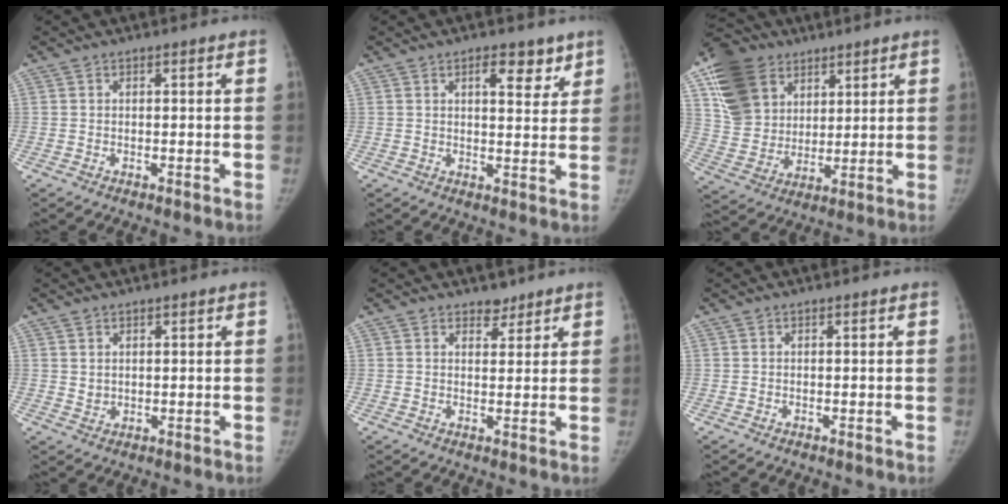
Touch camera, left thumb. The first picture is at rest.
{"total": 5.8, "force": [3.5, 2.6, 3.9], "torque": [-0.030, -0.020, 0.048]}
{"total": 16.9, "force": [8.0, 12.8, 7.5], "torque": [-0.126, -0.012, 0.151]}
{"total": 1.9, "force": [1.0, 1.5, 0.5], "torque": [0.003, -0.008, 0.019]}
{"total": 2.7, "force": [2.2, 1.5, 0.5], "torque": [0.011, -0.015, 0.030]}
{"total": 0.0}